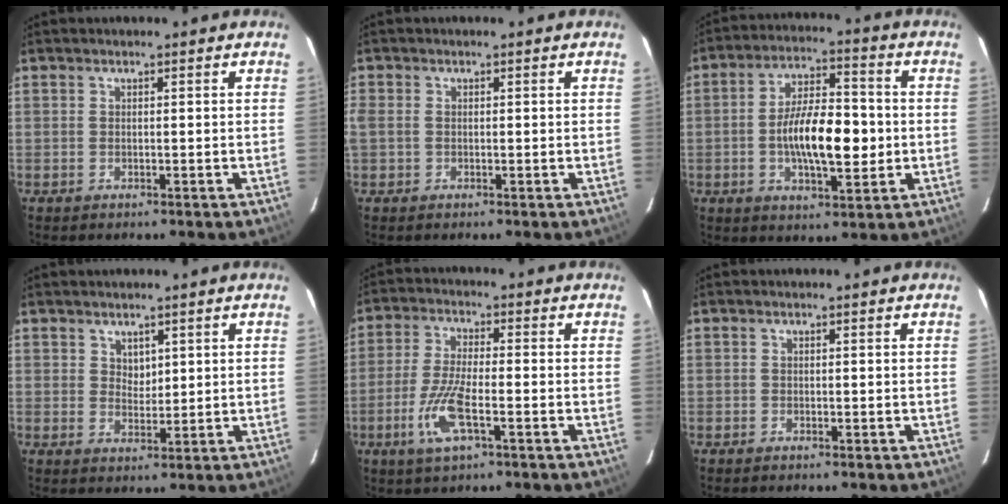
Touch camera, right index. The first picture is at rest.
{"total": 1.8, "force": [-0.1, 1.3, 1.3], "torque": [-0.029, -0.001, -0.005]}
{"total": 13.0, "force": [-1.7, 4.8, 11.9], "torque": [-0.217, 0.005, -0.026]}
{"total": 2.5, "force": [1.5, 1.8, 0.9], "torque": [-0.009, 0.001, 0.029]}
{"total": 9.0, "force": [-3.5, 2.1, 8.0], "torque": [-0.174, -0.008, -0.070]}
{"total": 0.0}